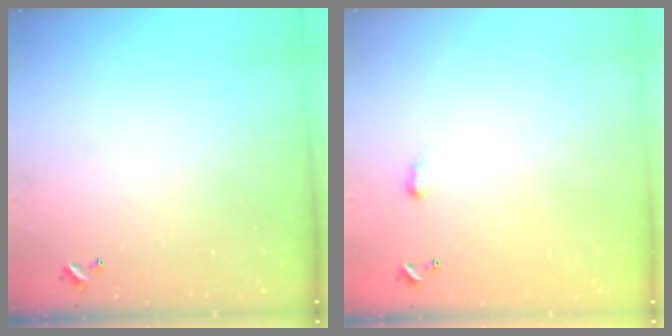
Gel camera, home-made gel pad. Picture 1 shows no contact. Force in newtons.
{"total": 1.6, "press": 1.5, "slide": 0.4}